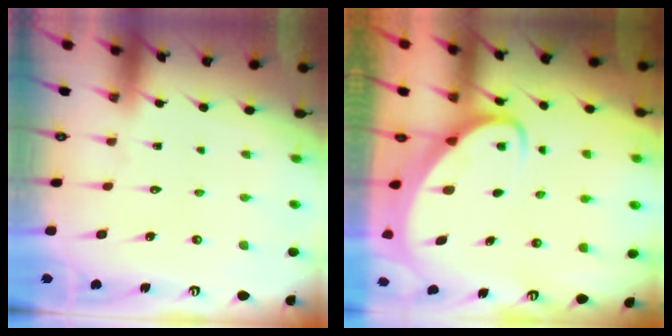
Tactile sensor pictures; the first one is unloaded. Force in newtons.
{"total": 3.5, "press": 3.5, "slide": 0.5}